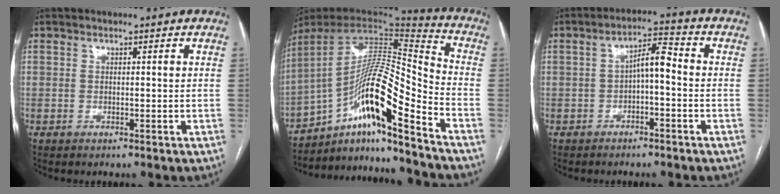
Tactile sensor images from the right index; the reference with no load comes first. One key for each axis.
{"total": 18.3, "fx": -11.1, "fy": 0.6, "fz": 14.6, "tx": -0.261, "ty": 0.015, "tz": -0.191}
{"total": 5.1, "fx": -0.6, "fy": 1.4, "fz": 4.8, "tx": -0.083, "ty": 0.026, "tz": -0.012}